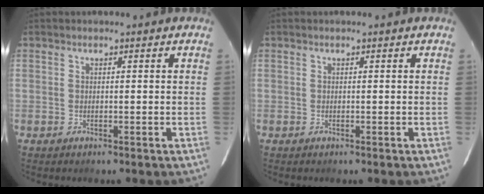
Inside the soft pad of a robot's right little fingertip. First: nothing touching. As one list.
[{"total": 0.0}]